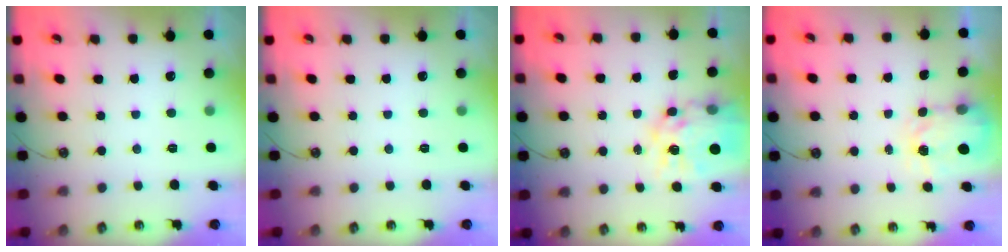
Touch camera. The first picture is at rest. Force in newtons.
{"total": 0.0}
{"total": 15.1, "press": 15.0, "slide": 1.4}
{"total": 3.5, "press": 3.5, "slide": 0.6}